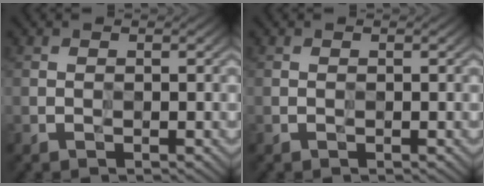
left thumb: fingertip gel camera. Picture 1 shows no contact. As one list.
[{"total": 0.0}]